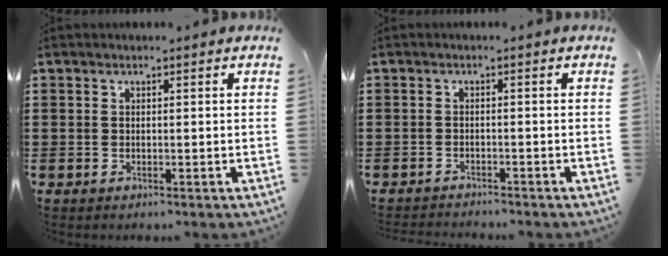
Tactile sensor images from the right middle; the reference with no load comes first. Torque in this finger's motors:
{"motor_torque": [0.02, -0.02, 0.00, 0.03]}